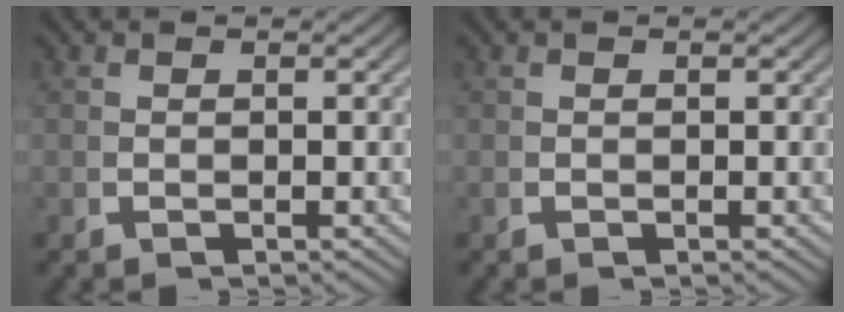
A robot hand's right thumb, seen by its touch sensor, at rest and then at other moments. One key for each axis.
{"total": 0.0}